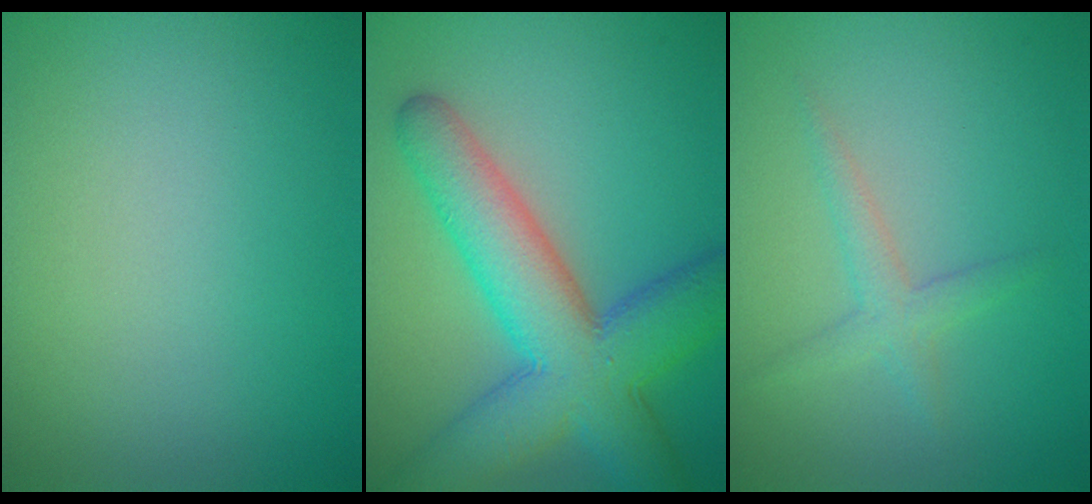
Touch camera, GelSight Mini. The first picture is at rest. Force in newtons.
{"total": 9.5, "press": 9.5, "slide": 0.3}
{"total": 1.9, "press": 1.9, "slide": 0.0}